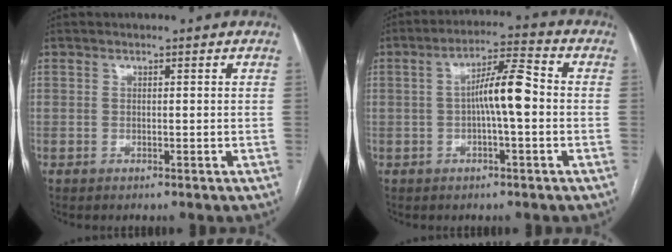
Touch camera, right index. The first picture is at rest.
{"total": 7.5, "force": [-0.5, 0.8, 7.4], "torque": [-0.132, 0.020, -0.012]}